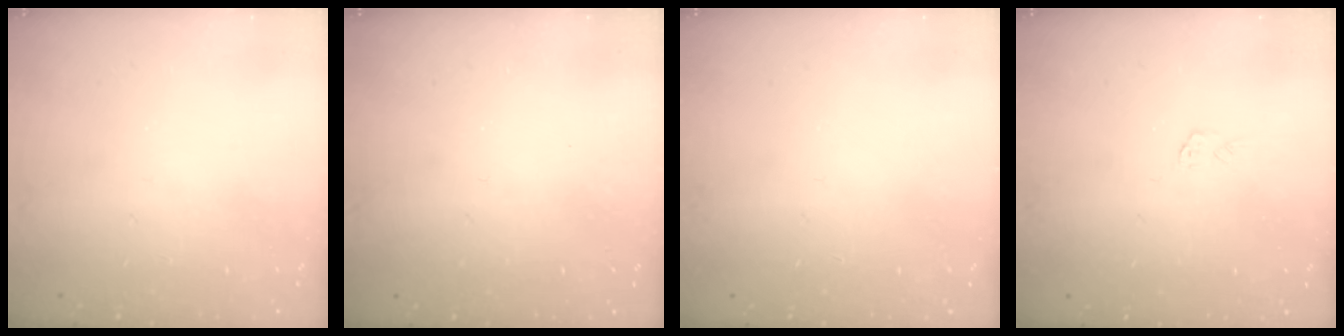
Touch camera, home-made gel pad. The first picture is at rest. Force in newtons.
{"total": 0.7, "press": 0.7, "slide": 0.0}
{"total": 2.5, "press": 2.4, "slide": 0.3}
{"total": 3.2, "press": 3.2, "slide": 0.2}